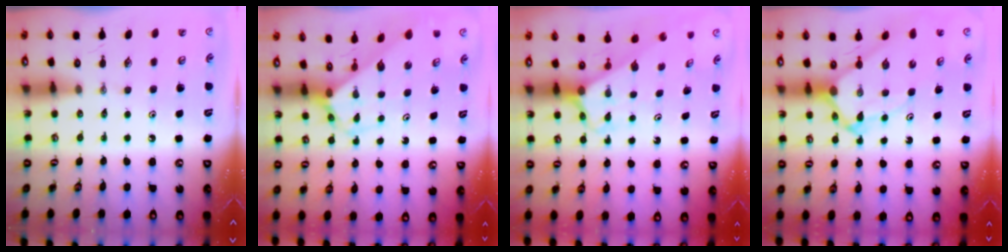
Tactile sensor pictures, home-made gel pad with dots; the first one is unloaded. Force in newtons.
{"total": 2.8, "press": 2.8, "slide": 0.1}
{"total": 2.7, "press": 2.7, "slide": 0.1}
{"total": 7.4, "press": 7.3, "slide": 0.7}